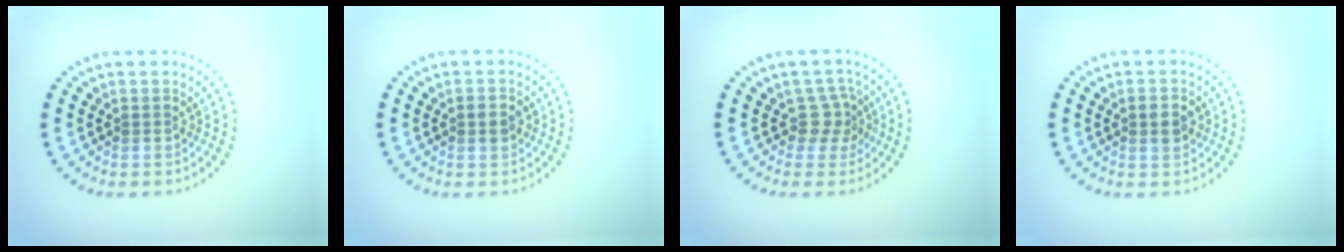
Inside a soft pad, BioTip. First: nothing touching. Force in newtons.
{"total": 1.4, "press": 1.4, "slide": 0.1}
{"total": 2.3, "press": 1.7, "slide": 1.6}
{"total": 2.4, "press": 2.4, "slide": 0.2}